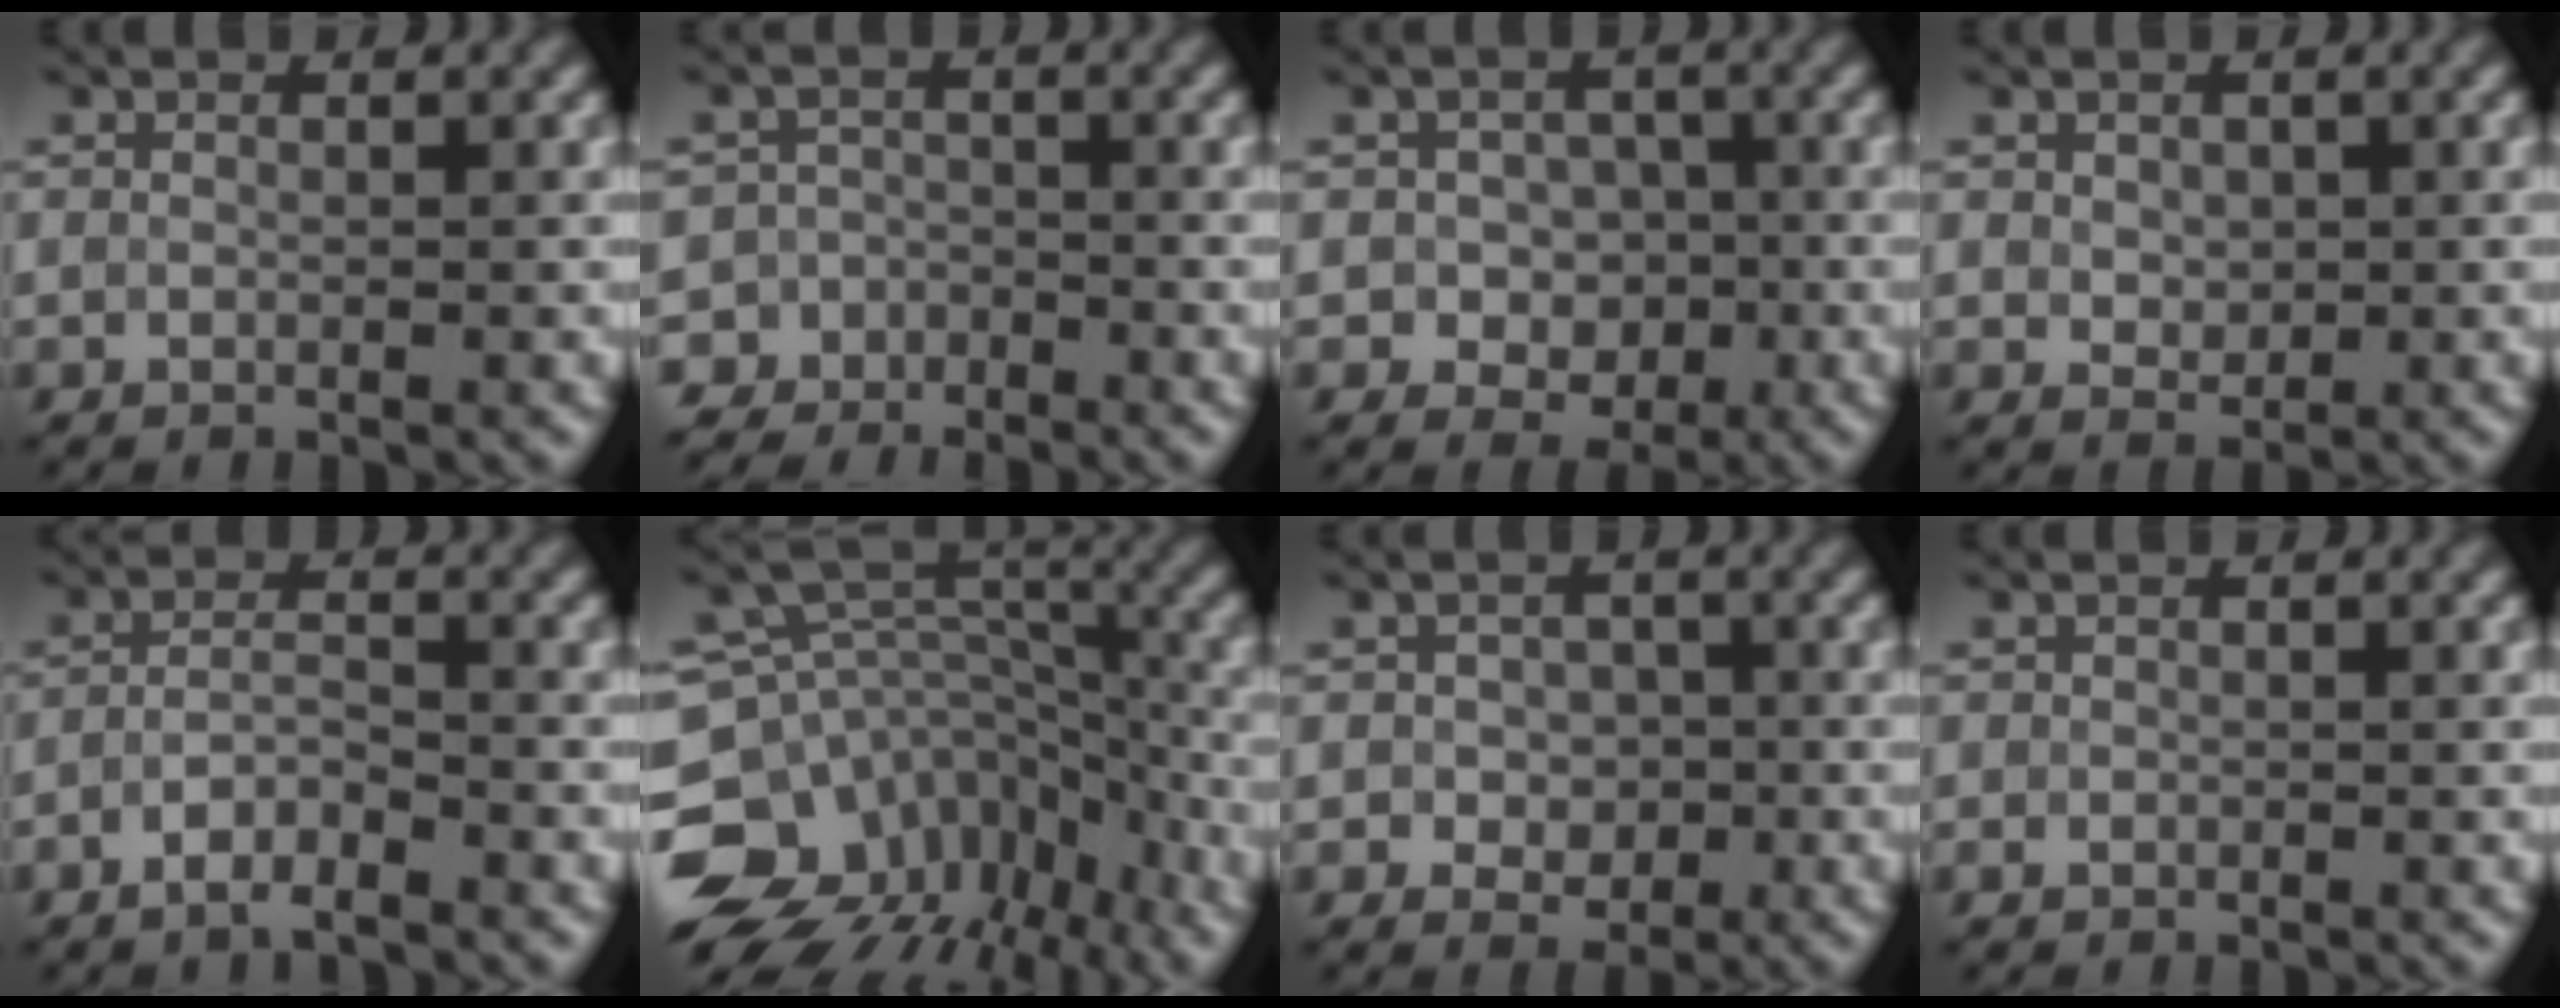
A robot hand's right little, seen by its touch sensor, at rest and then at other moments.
{"total": 5.4, "force": [-4.6, 2.7, -1.2], "torque": [0.041, -0.004, -0.072]}
{"total": 3.3, "force": [-1.4, 2.8, 1.0], "torque": [0.004, -0.002, -0.023]}
{"total": 1.2, "force": [-0.3, 1.1, 0.3], "torque": [-0.012, -0.001, 0.004]}
{"total": 2.4, "force": [-2.4, 0.1, 0.5], "torque": [-0.015, 0.007, -0.041]}
{"total": 13.4, "force": [-9.0, 9.1, 3.8], "torque": [-0.099, 0.013, -0.109]}
{"total": 2.1, "force": [-1.0, 1.8, 0.4], "torque": [-0.005, -0.006, -0.012]}
{"total": 0.6, "force": [-0.6, 0.1, -0.2], "torque": [0.001, 0.000, 0.000]}